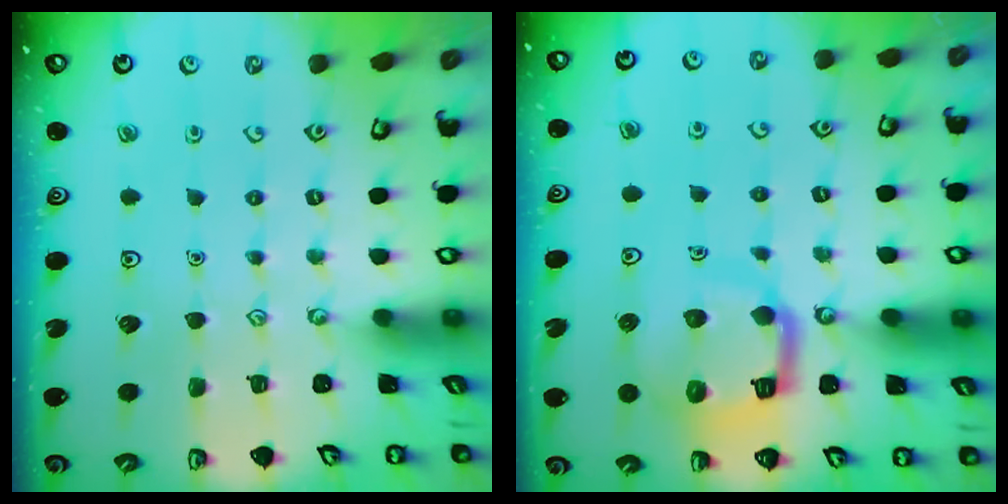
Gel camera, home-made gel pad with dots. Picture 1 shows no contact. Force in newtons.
{"total": 11.1, "press": 11.0, "slide": 1.3}